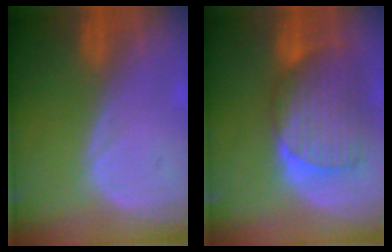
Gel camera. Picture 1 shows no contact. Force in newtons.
{"total": 9.2, "press": 8.3, "slide": 3.9}